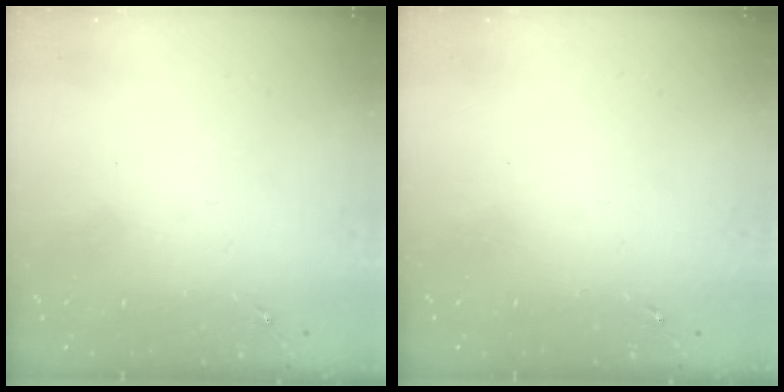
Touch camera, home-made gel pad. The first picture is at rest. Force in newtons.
{"total": 0.0}